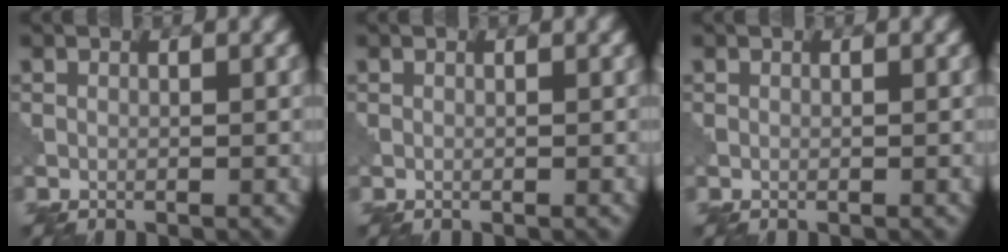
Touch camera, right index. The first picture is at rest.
{"total": 0.0}
{"total": 0.0}